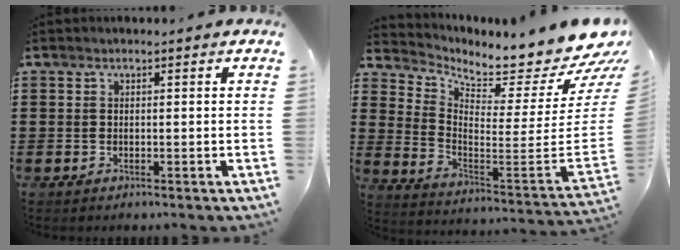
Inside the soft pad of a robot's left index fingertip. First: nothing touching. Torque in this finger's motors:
{"motor_torque": [2.14, 0.00, 0.27, 0.01]}